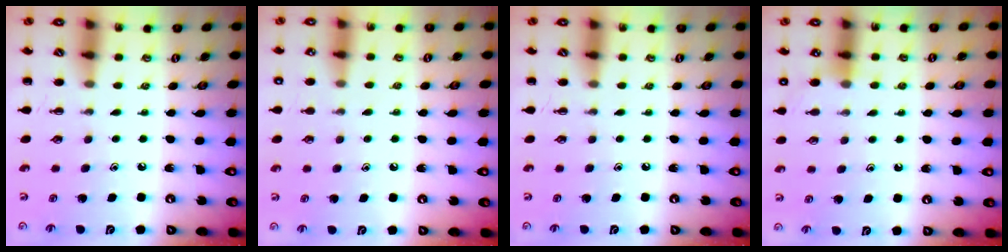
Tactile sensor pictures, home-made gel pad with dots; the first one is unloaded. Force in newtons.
{"total": 5.4, "press": 5.1, "slide": 1.7}
{"total": 0.0}
{"total": 5.6, "press": 5.4, "slide": 1.6}